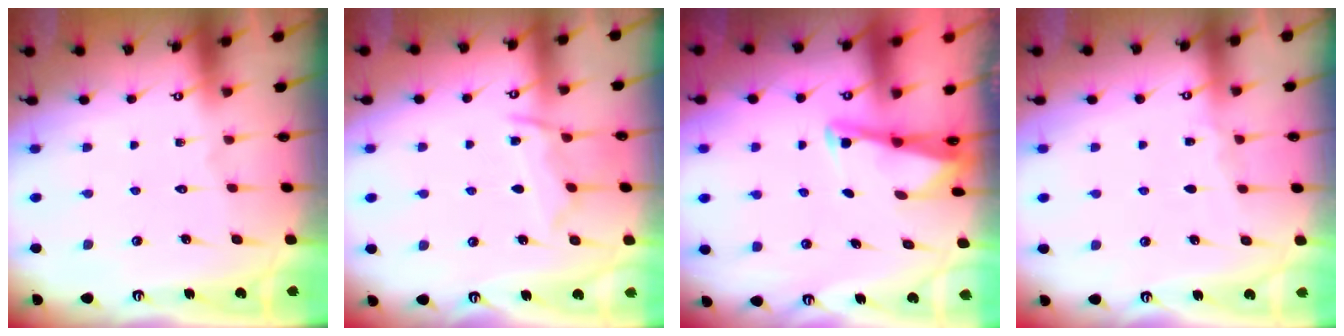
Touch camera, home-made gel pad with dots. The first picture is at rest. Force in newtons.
{"total": 8.8, "press": 8.7, "slide": 0.5}
{"total": 2.6, "press": 2.6, "slide": 0.1}
{"total": 2.8, "press": 2.8, "slide": 0.4}